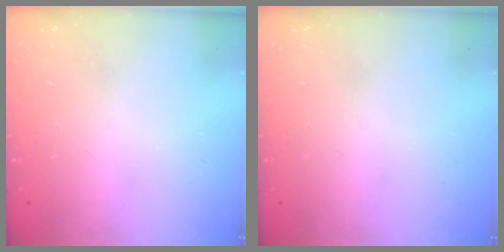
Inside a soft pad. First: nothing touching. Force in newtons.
{"total": 0.0}